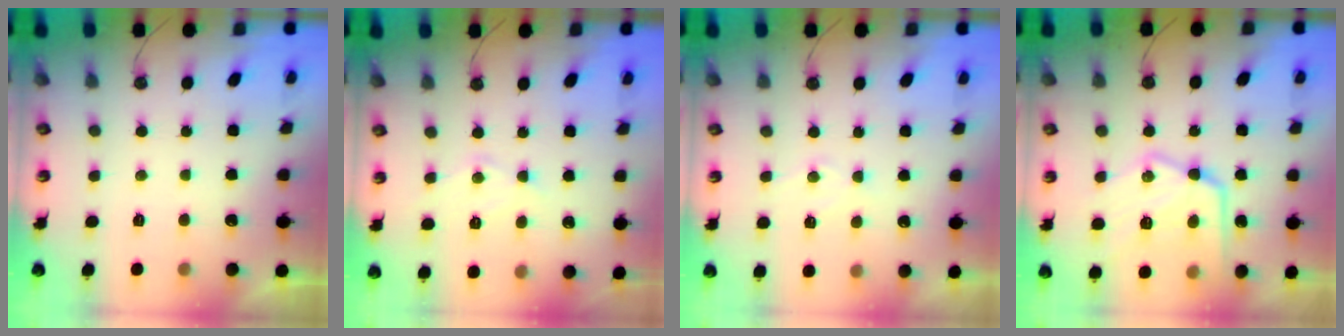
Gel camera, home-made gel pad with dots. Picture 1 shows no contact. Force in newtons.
{"total": 7.7, "press": 7.7, "slide": 0.4}
{"total": 6.1, "press": 6.1, "slide": 0.3}
{"total": 20.6, "press": 20.6, "slide": 1.9}